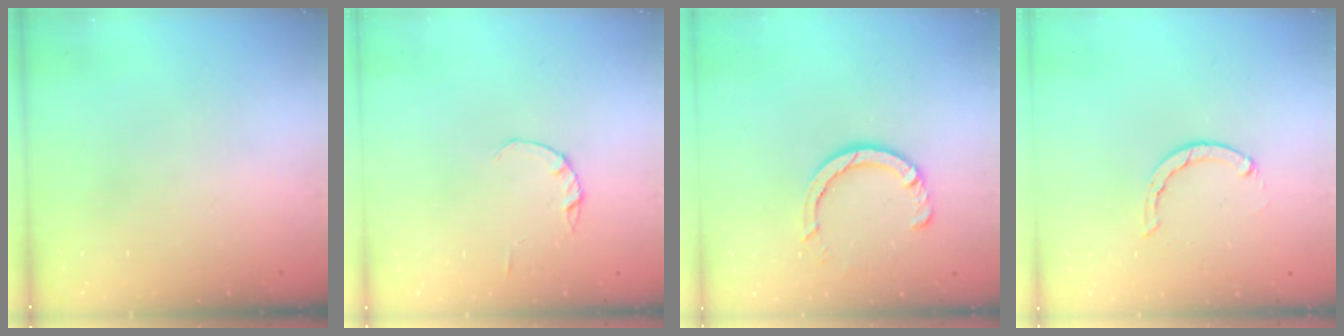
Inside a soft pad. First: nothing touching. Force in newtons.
{"total": 1.4, "press": 1.3, "slide": 0.3}
{"total": 6.4, "press": 6.4, "slide": 0.7}
{"total": 1.5, "press": 1.5, "slide": 0.2}